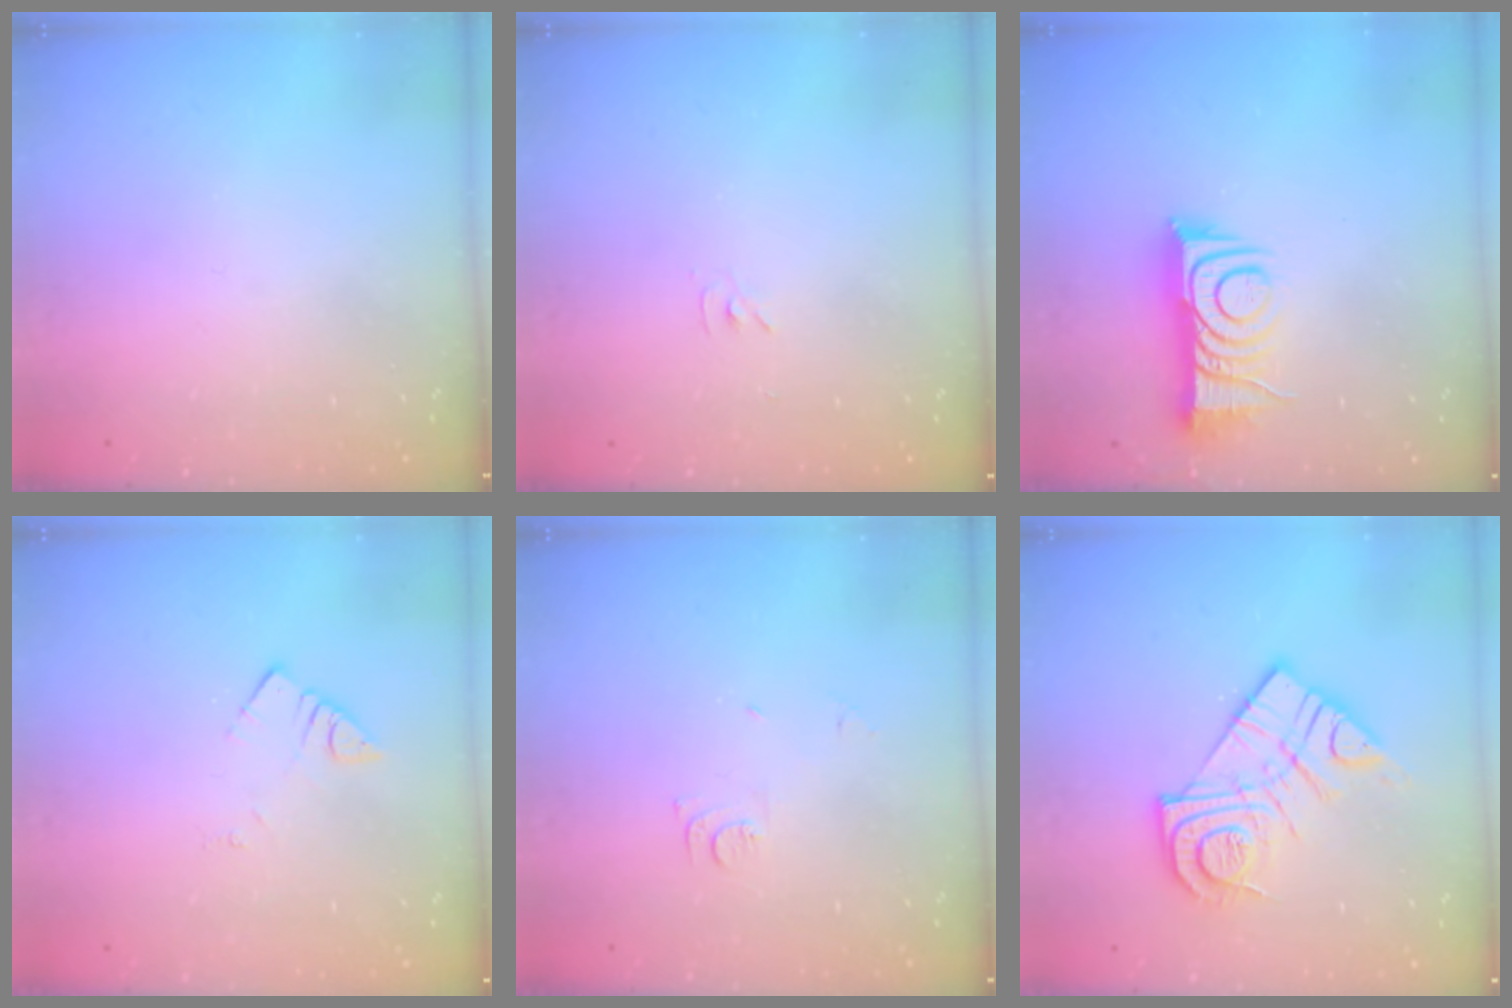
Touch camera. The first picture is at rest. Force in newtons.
{"total": 3.5, "press": 3.5, "slide": 0.5}
{"total": 10.9, "press": 10.9, "slide": 0.2}
{"total": 3.5, "press": 3.5, "slide": 0.2}
{"total": 5.7, "press": 5.7, "slide": 0.6}
{"total": 15.4, "press": 15.4, "slide": 1.3}